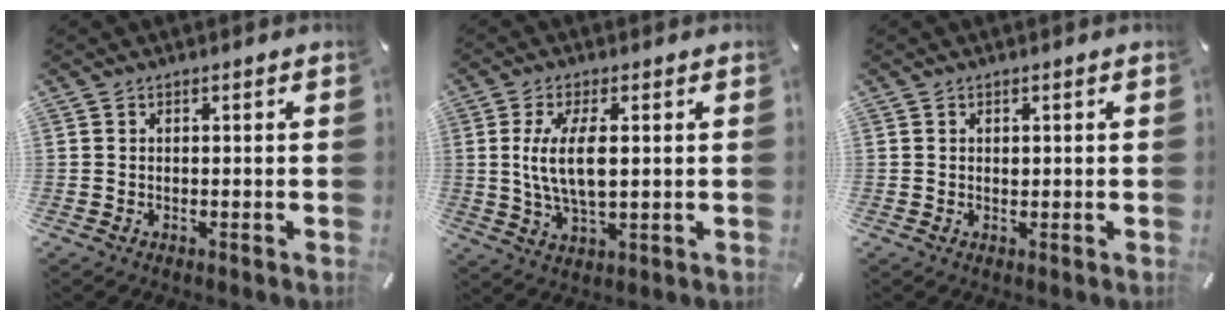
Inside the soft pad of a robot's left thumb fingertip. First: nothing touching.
{"total": 9.6, "force": [1.2, 3.8, 8.7], "torque": [-0.199, -0.008, 0.014]}
{"total": 0.6, "force": [0.2, 0.5, 0.2], "torque": [-0.005, 0.001, 0.003]}